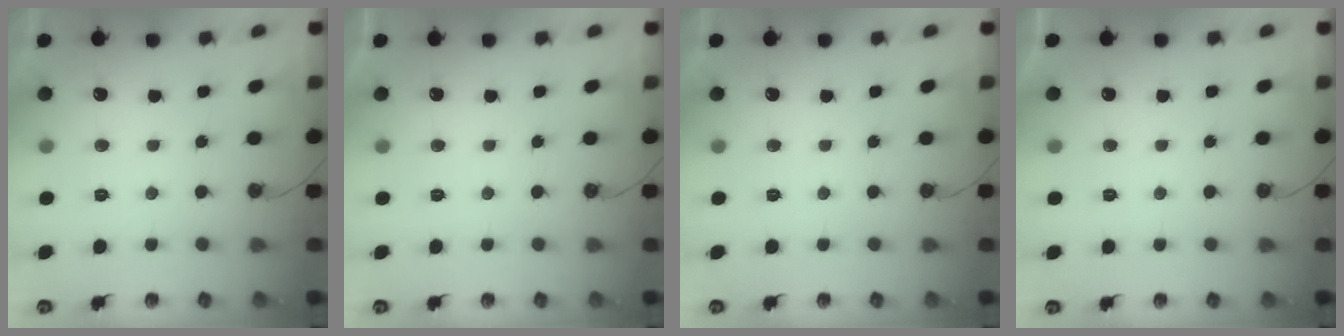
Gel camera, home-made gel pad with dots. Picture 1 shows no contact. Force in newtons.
{"total": 0.0}
{"total": 0.0}
{"total": 0.0}